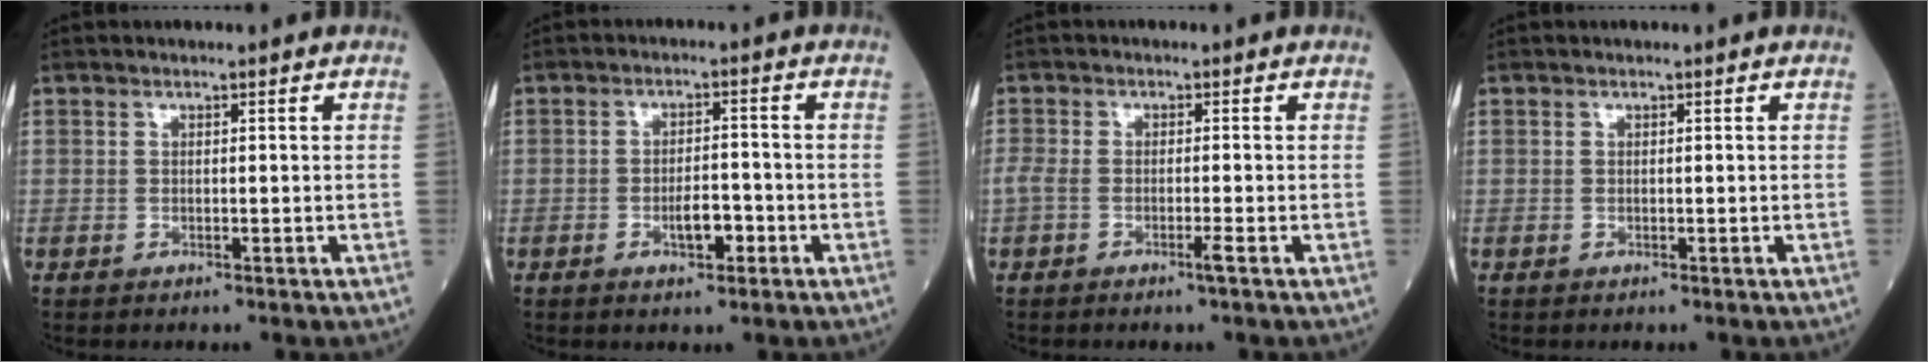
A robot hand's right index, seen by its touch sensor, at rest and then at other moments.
{"total": 4.0, "force": [-1.7, 1.5, 3.4], "torque": [-0.057, 0.002, -0.027]}
{"total": 2.9, "force": [-1.5, 0.3, 2.4], "torque": [-0.063, 0.001, -0.030]}
{"total": 0.0}